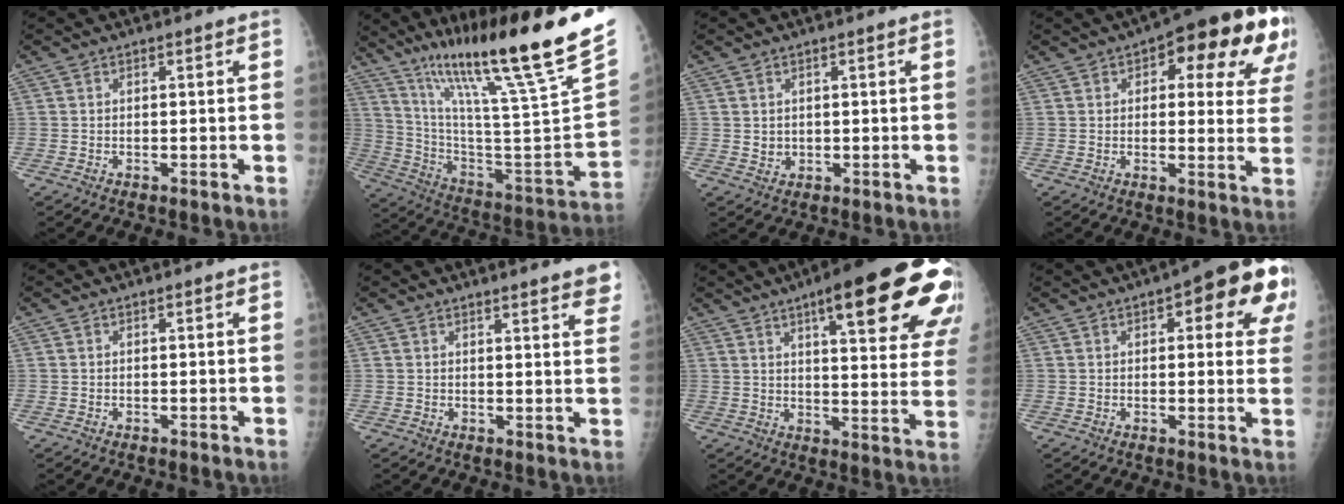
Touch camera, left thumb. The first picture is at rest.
{"total": 32.4, "force": [22.7, 1.9, 23.0], "torque": [-0.361, -0.102, 0.365]}
{"total": 1.7, "force": [0.4, 1.5, 0.7], "torque": [-0.006, -0.004, 0.014]}
{"total": 18.7, "force": [8.1, 7.8, 15.0], "torque": [-0.144, 0.001, 0.095]}
{"total": 0.0}
{"total": 6.7, "force": [5.5, 1.0, 3.8], "torque": [-0.027, -0.021, 0.054]}
{"total": 25.9, "force": [13.4, 6.3, 21.3], "torque": [-0.230, -0.030, 0.177]}
{"total": 14.9, "force": [5.7, 5.6, 12.5], "torque": [-0.114, -0.001, 0.056]}